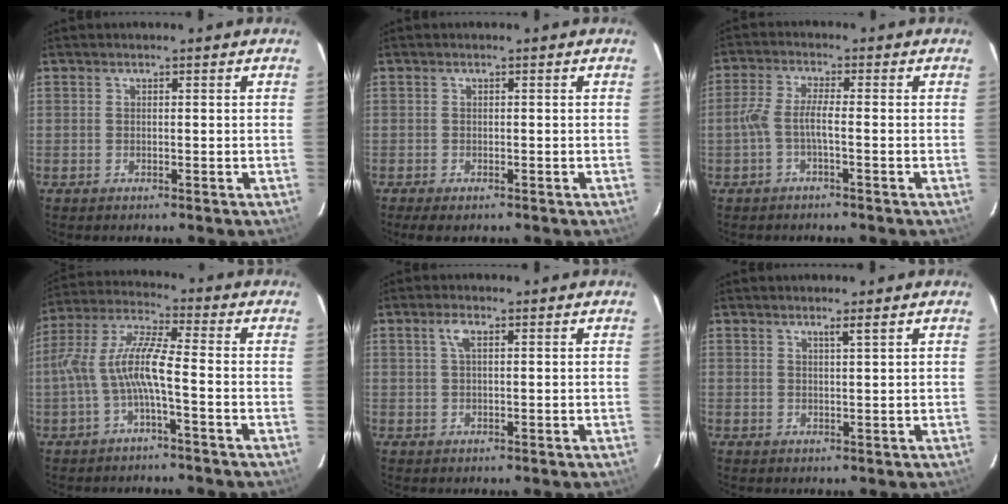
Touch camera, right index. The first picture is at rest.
{"total": 2.7, "force": [-2.0, 1.0, 1.5], "torque": [-0.031, -0.013, -0.033]}
{"total": 3.7, "force": [-1.5, 0.2, 3.4], "torque": [-0.080, 0.007, -0.030]}
{"total": 8.9, "force": [-2.7, 1.2, 8.4], "torque": [-0.190, 0.012, -0.048]}
{"total": 2.3, "force": [0.9, 0.9, 1.9], "torque": [-0.040, 0.006, 0.018]}
{"total": 1.5, "force": [1.0, -0.3, 1.0], "torque": [-0.016, -0.001, 0.017]}